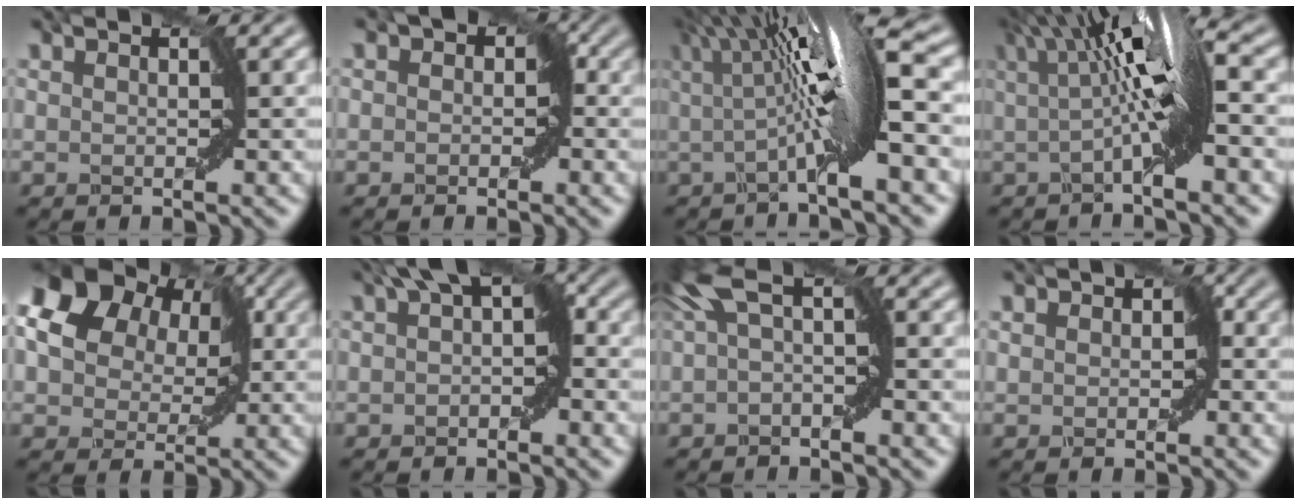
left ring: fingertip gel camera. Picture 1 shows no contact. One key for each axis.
{"total": 1.7, "fx": 0.0, "fy": 1.4, "fz": 0.9, "tx": 0.009, "ty": 0.003, "tz": -0.004}
{"total": 9.0, "fx": 0.6, "fy": 1.8, "fz": 8.8, "tx": -0.127, "ty": 0.006, "tz": 0.002}
{"total": 6.7, "fx": 0.6, "fy": 1.6, "fz": 6.5, "tx": -0.099, "ty": 0.005, "tz": 0.006}
{"total": 11.5, "fx": 4.0, "fy": 8.7, "fz": 6.5, "tx": -0.113, "ty": 0.025, "tz": 0.064}
{"total": 3.3, "fx": 0.8, "fy": 1.5, "fz": 2.8, "tx": -0.020, "ty": 0.011, "tz": 0.007}
{"total": 4.1, "fx": 1.0, "fy": 1.3, "fz": 3.8, "tx": -0.064, "ty": 0.009, "tz": 0.012}
{"total": 1.2, "fx": 0.1, "fy": 1.1, "fz": 0.6, "tx": 0.006, "ty": 0.003, "tz": 0.001}